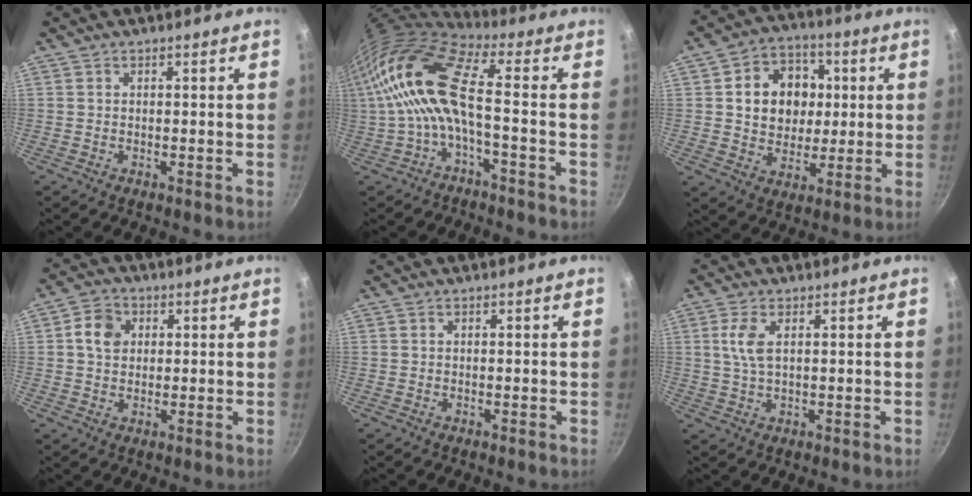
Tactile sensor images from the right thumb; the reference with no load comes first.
{"total": 16.0, "force": [-0.9, 5.6, 15.0], "torque": [-0.324, 0.027, -0.031]}
{"total": 13.6, "force": [2.1, 11.3, 7.2], "torque": [-0.078, 0.007, 0.033]}
{"total": 5.6, "force": [1.3, 4.6, 2.9], "torque": [-0.033, 0.008, 0.015]}
{"total": 0.0}
{"total": 4.5, "force": [1.3, 2.0, 3.8], "torque": [-0.082, -0.002, 0.026]}